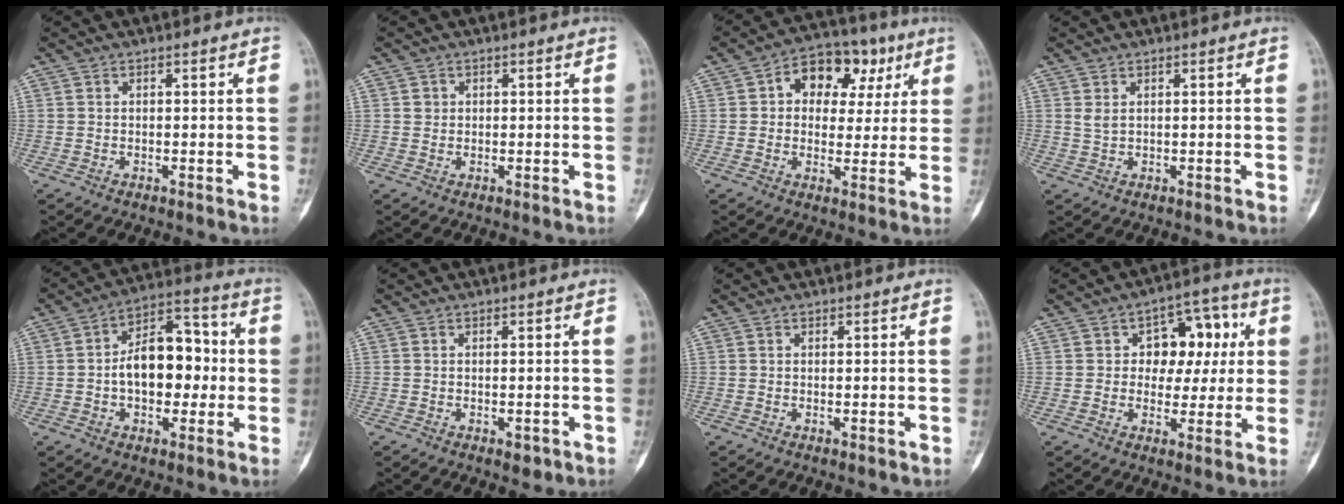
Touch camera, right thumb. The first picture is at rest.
{"total": 1.9, "force": [0.4, 1.8, 0.5], "torque": [0.003, 0.001, 0.005]}
{"total": 12.6, "force": [4.1, 9.0, 7.8], "torque": [-0.055, 0.013, 0.055]}
{"total": 1.2, "force": [0.5, 0.6, 0.9], "torque": [-0.018, 0.002, 0.016]}
{"total": 14.2, "force": [-0.6, 8.9, 11.1], "torque": [-0.135, 0.038, -0.012]}
{"total": 1.8, "force": [-0.8, 1.0, 1.1], "torque": [-0.005, 0.001, -0.007]}
{"total": 0.7, "force": [-0.2, 0.2, 0.6], "torque": [-0.005, -0.002, -0.003]}
{"total": 11.1, "force": [2.1, 7.7, 7.7], "torque": [-0.044, 0.015, 0.024]}